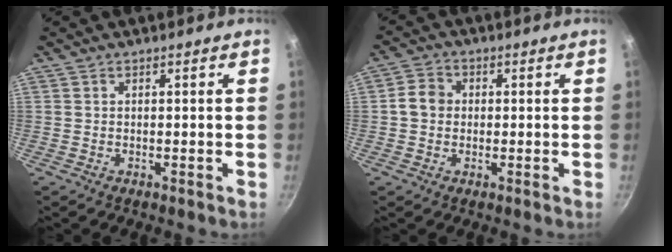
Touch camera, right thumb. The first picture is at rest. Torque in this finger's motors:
{"motor_torque": [0.67, 1.14, 0.49, -0.06, -0.01]}